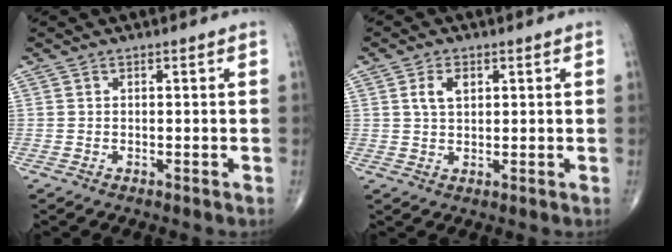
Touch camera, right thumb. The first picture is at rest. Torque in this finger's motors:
{"motor_torque": [0.85, 0.79, 0.37, 0.18, 0.16]}